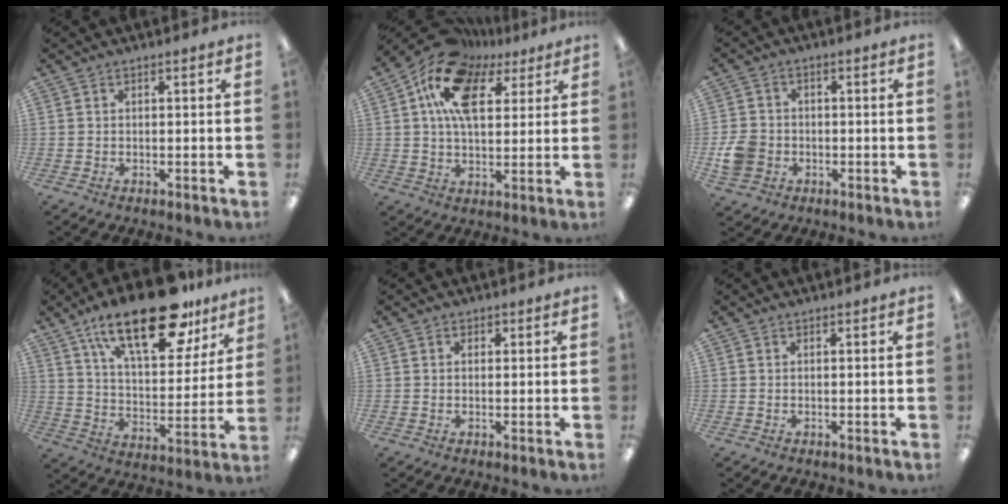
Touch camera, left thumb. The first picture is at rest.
{"total": 16.1, "force": [7.7, 9.3, 10.6], "torque": [-0.197, -0.022, 0.139]}
{"total": 6.2, "force": [-1.9, 5.2, 2.7], "torque": [-0.049, 0.011, -0.032]}
{"total": 24.2, "force": [15.9, 10.0, 15.4], "torque": [-0.238, -0.086, 0.266]}
{"total": 0.9, "force": [0.2, 0.7, 0.4], "torque": [0.001, 0.000, 0.001]}
{"total": 0.0}